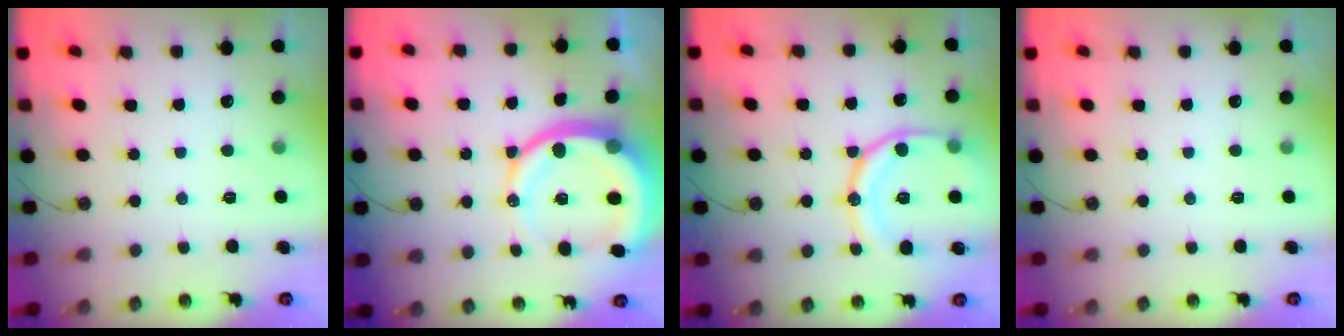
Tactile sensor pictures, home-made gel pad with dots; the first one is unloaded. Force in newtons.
{"total": 16.5, "press": 16.3, "slide": 2.1}
{"total": 17.2, "press": 17.1, "slide": 2.0}
{"total": 0.0}